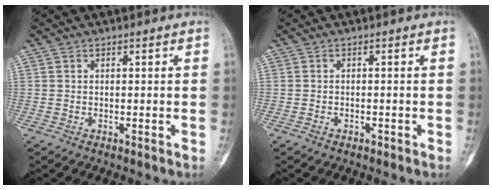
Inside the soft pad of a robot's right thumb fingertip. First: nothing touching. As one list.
[{"total": 1.2, "force": [-0.9, 0.7, 0.4], "torque": [-0.003, 0.008, -0.014]}]